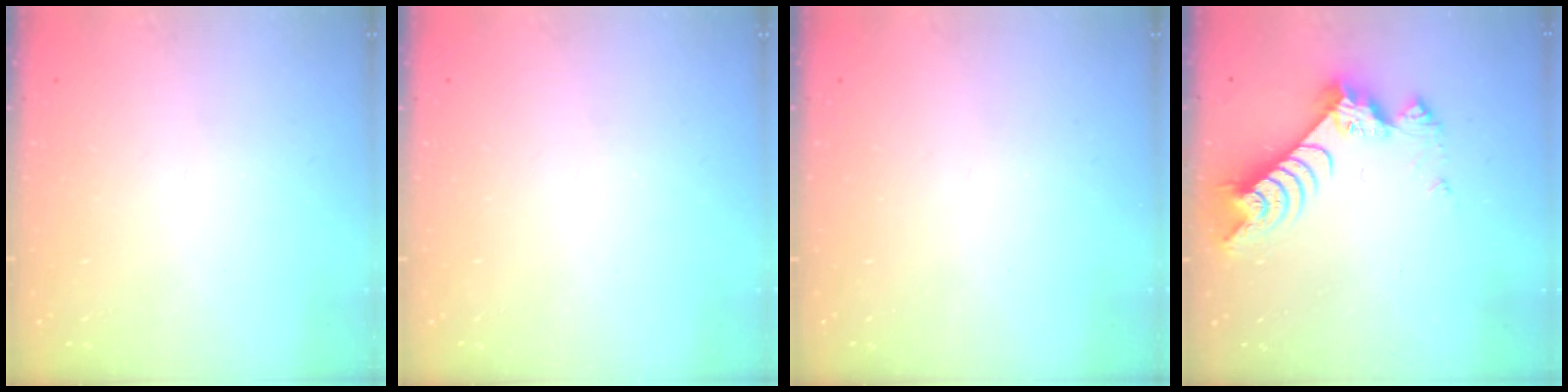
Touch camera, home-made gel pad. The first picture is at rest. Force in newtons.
{"total": 0.0}
{"total": 0.0}
{"total": 9.5, "press": 9.4, "slide": 1.0}